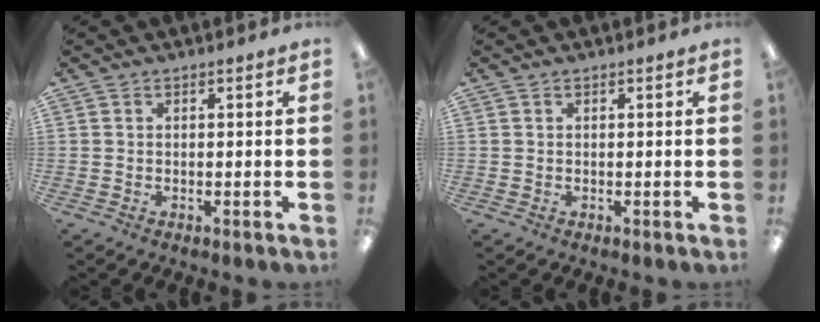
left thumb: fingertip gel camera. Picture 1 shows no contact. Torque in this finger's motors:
{"motor_torque": [-0.20, 0.20, 0.00, 0.00, 0.00]}